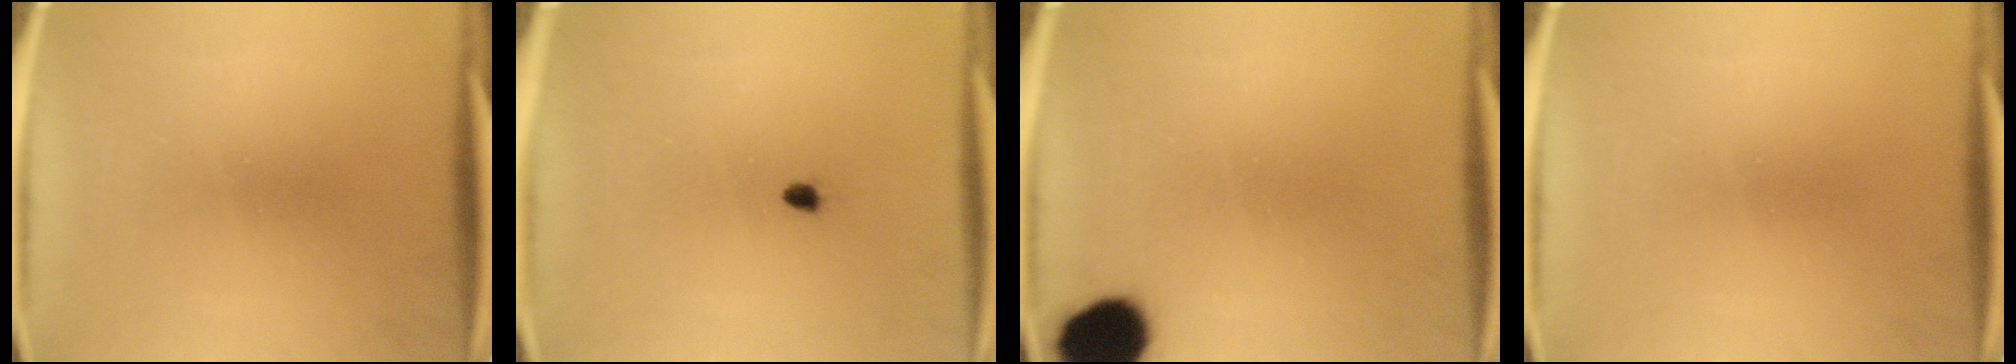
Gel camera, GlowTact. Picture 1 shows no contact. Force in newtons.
{"total": 1.0}
{"total": 11.8}
{"total": 0.0}